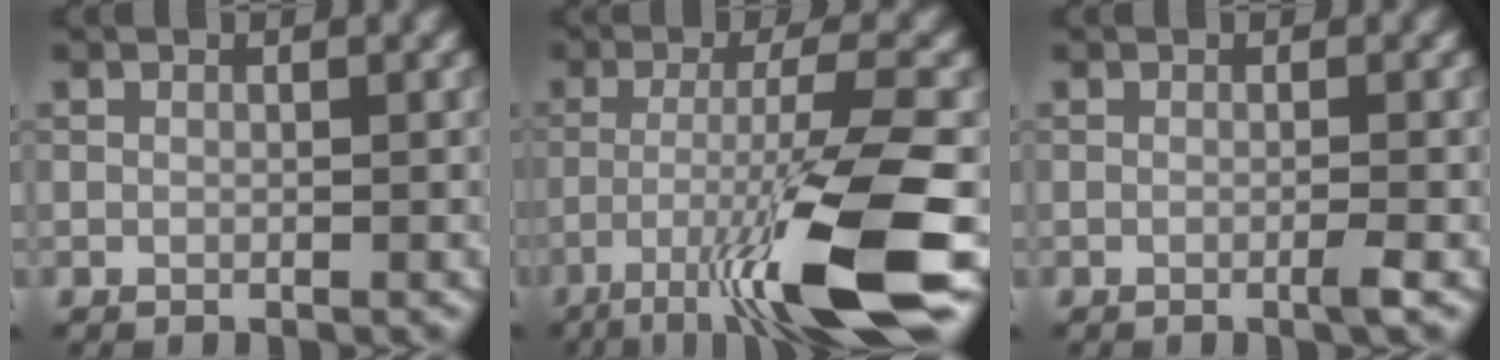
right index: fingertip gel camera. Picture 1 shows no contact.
{"total": 11.5, "force": [-5.6, 1.5, 10.0], "torque": [-0.161, -0.001, -0.097]}
{"total": 1.1, "force": [-0.4, 0.0, 1.0], "torque": [-0.016, -0.002, -0.012]}